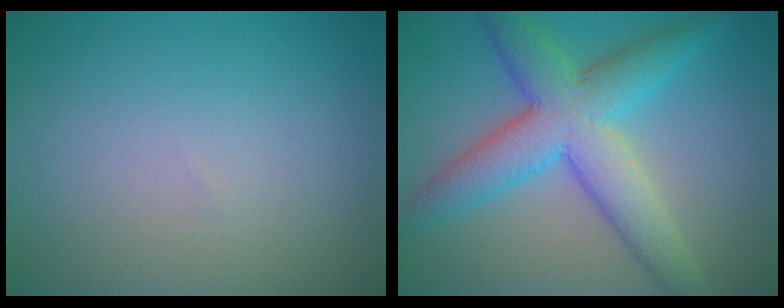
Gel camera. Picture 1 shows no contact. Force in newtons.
{"total": 7.8, "press": 7.8, "slide": 0.1}